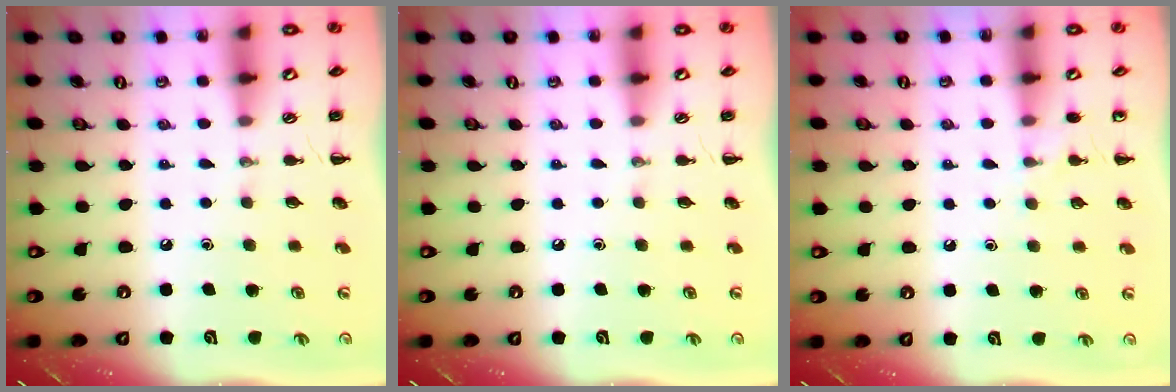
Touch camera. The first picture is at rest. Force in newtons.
{"total": 0.0}
{"total": 4.7, "press": 4.5, "slide": 1.6}